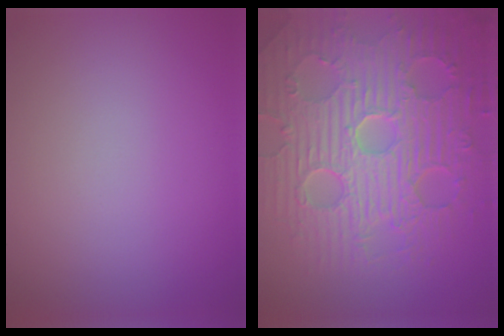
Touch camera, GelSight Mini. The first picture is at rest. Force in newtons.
{"total": 11.2, "press": 7.4, "slide": 8.5}